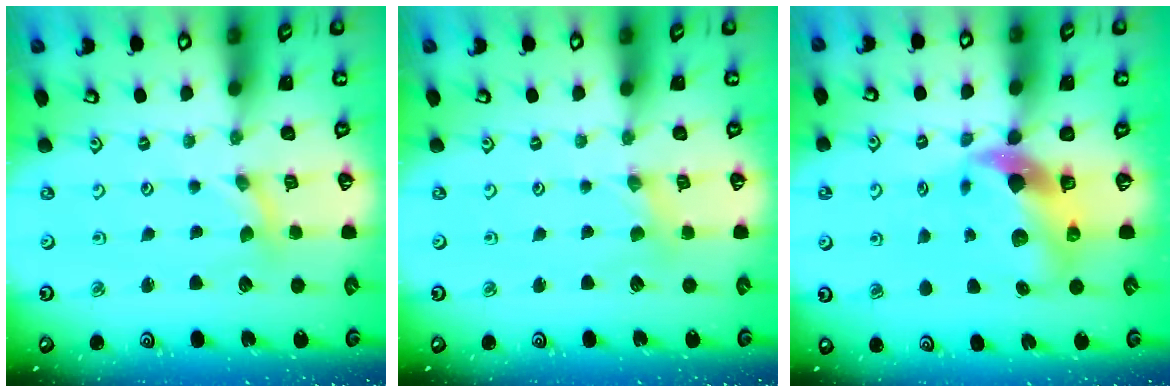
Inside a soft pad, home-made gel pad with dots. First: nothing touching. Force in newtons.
{"total": 1.3, "press": 1.2, "slide": 0.3}
{"total": 10.3, "press": 10.2, "slide": 1.9}